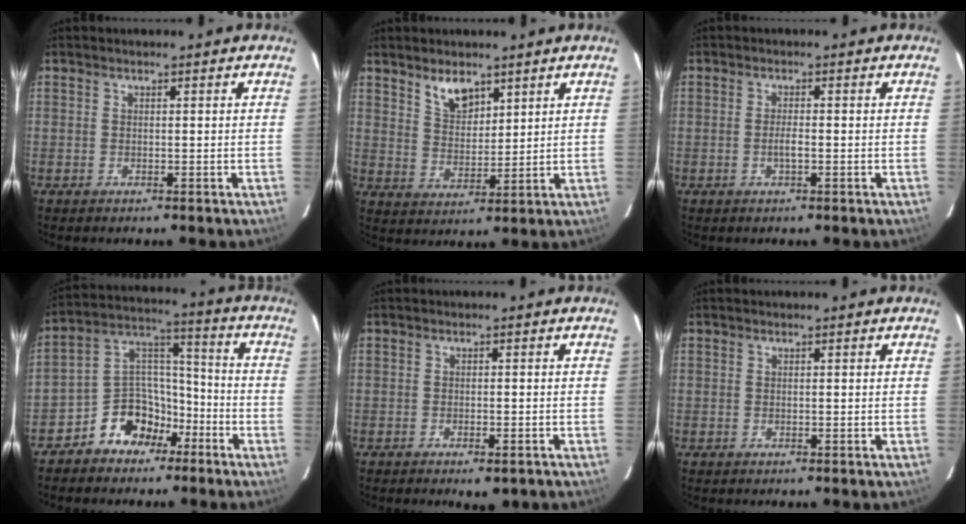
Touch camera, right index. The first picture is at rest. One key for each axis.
{"total": 6.1, "fx": 4.2, "fy": 3.0, "fz": 3.2, "tx": -0.051, "ty": 0.003, "tz": 0.084}
{"total": 1.6, "fx": -0.6, "fy": 0.3, "fz": 1.5, "tx": -0.031, "ty": -0.002, "tz": -0.010}
{"total": 10.7, "fx": -6.9, "fy": 7.6, "fz": 3.0, "tx": -0.058, "ty": 0.057, "tz": -0.117}
{"total": 3.5, "fx": -2.3, "fy": 1.3, "fz": 2.2, "tx": -0.042, "ty": -0.008, "tz": -0.032}
{"total": 0.0}